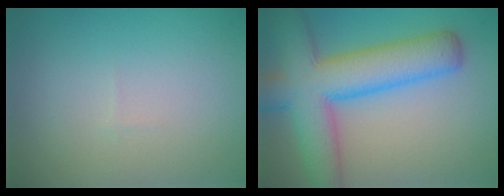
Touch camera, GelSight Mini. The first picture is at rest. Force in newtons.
{"total": 9.8, "press": 9.8, "slide": 0.3}